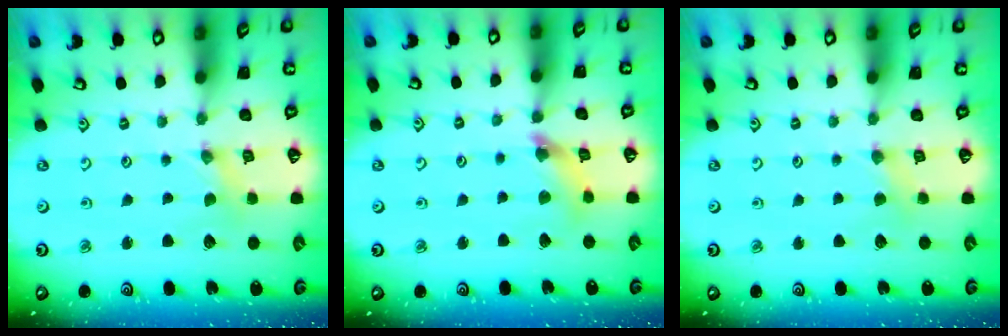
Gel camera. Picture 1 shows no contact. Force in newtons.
{"total": 7.1, "press": 7.1, "slide": 0.7}
{"total": 2.2, "press": 2.1, "slide": 0.4}